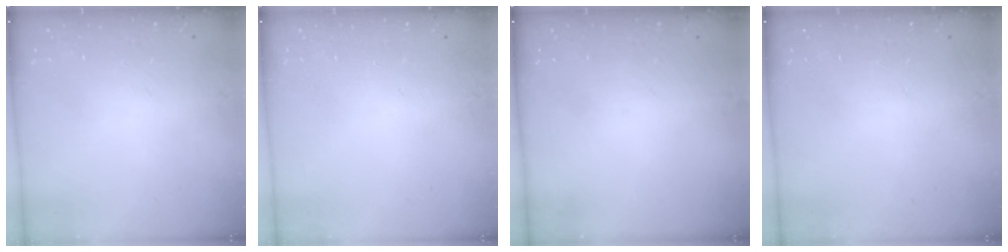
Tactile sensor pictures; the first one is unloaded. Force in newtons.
{"total": 0.0}
{"total": 0.0}
{"total": 0.0}